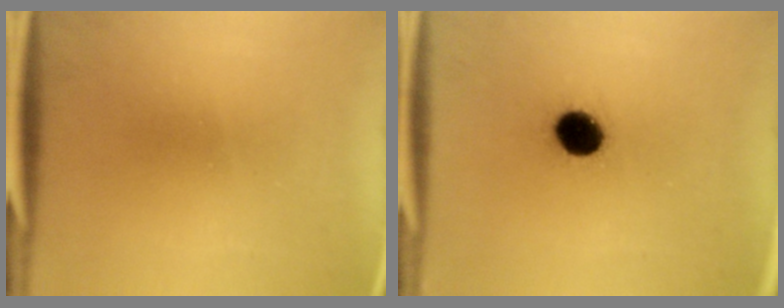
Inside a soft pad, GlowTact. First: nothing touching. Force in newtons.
{"total": 9.1}